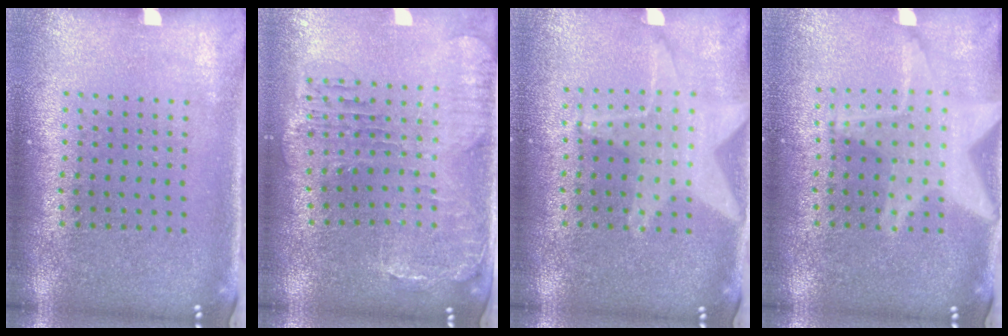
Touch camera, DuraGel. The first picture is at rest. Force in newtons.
{"total": 1.4, "press": 1.4, "slide": 0.4}
{"total": 1.6, "press": 1.5, "slide": 0.6}
{"total": 2.6, "press": 2.6, "slide": 0.4}